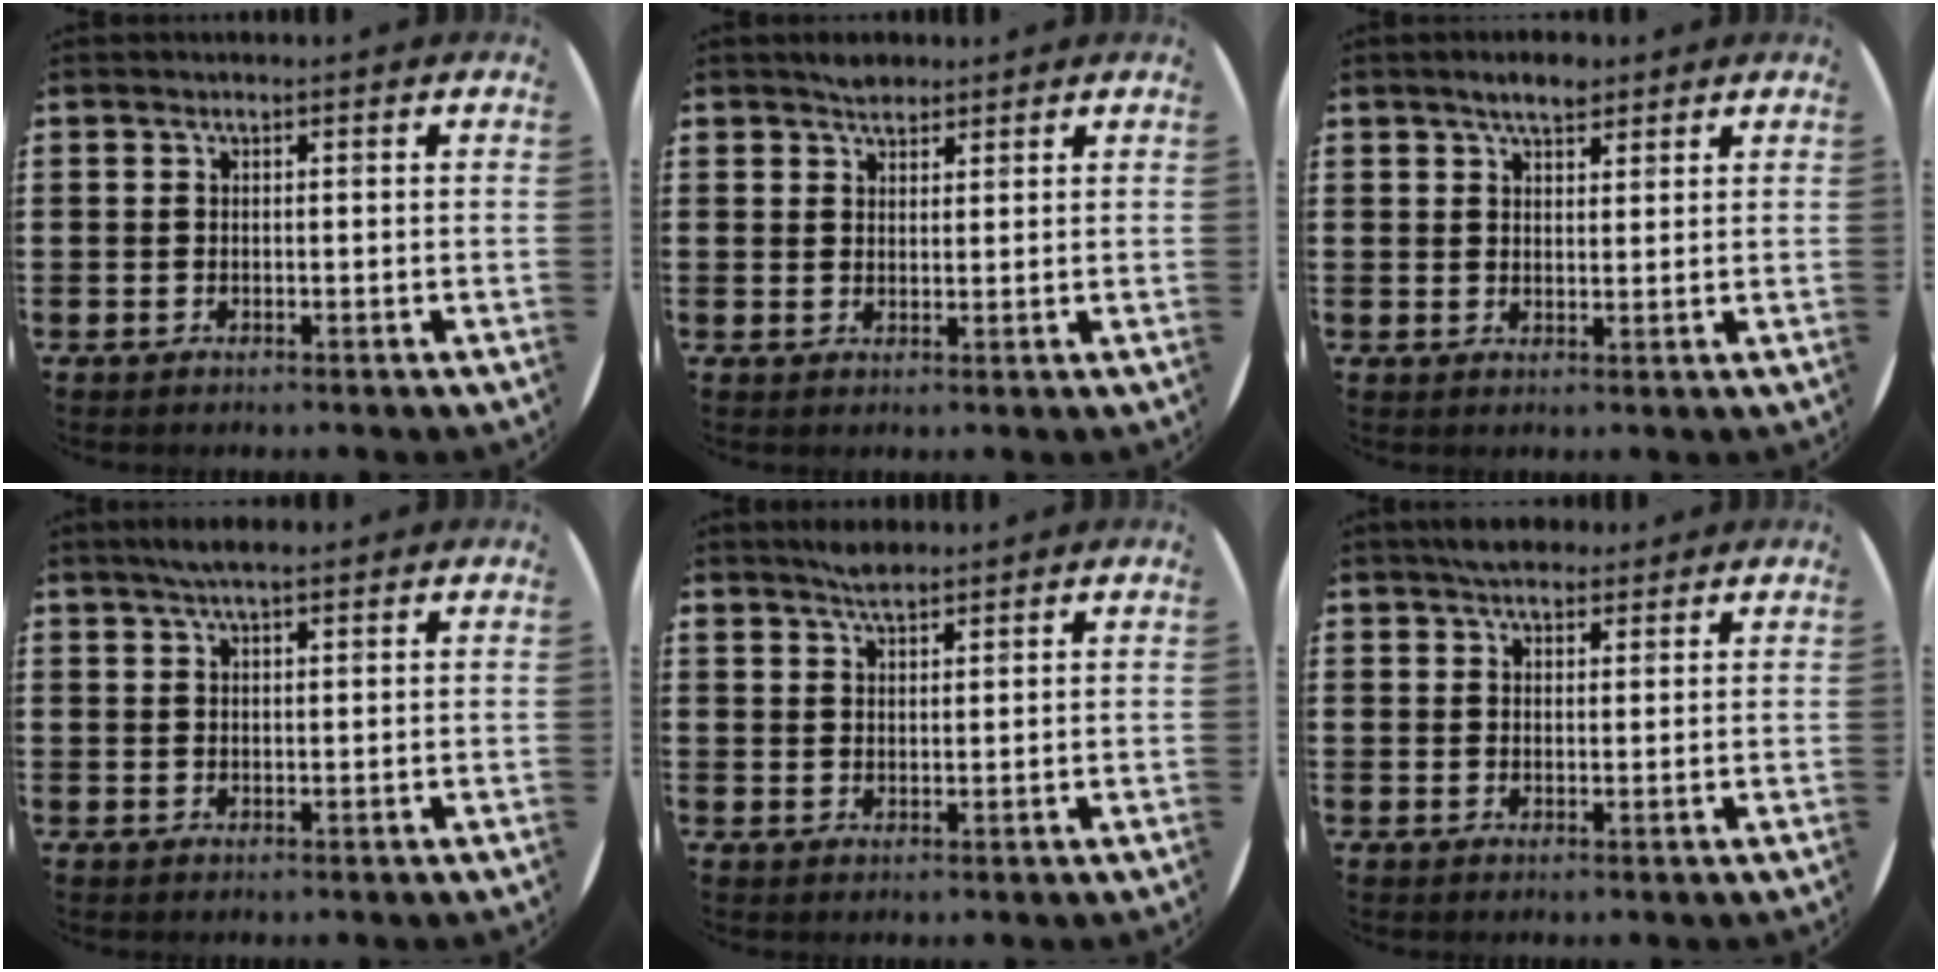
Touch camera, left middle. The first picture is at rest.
{"total": 2.2, "force": [2.0, 0.9, 0.1], "torque": [0.002, 0.001, 0.037]}
{"total": 3.4, "force": [2.8, 1.3, 1.5], "torque": [-0.025, 0.002, 0.049]}
{"total": 2.8, "force": [2.2, 0.6, 1.6], "torque": [-0.036, 0.006, 0.040]}
{"total": 2.9, "force": [2.6, 0.8, 1.0], "torque": [-0.014, 0.000, 0.047]}
{"total": 3.3, "force": [3.0, 1.3, 0.6], "torque": [-0.009, -0.003, 0.055]}